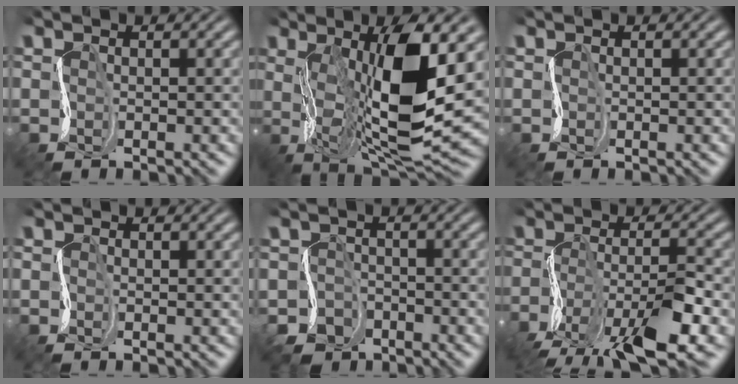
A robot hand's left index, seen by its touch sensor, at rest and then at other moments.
{"total": 12.5, "force": [1.5, 3.7, 11.8], "torque": [-0.198, -0.010, 0.027]}
{"total": 0.0}
{"total": 0.8, "force": [-0.7, 0.3, 0.1], "torque": [-0.004, -0.003, -0.017]}
{"total": 4.0, "force": [-3.2, 2.4, 0.5], "torque": [-0.006, -0.003, -0.065]}
{"total": 8.4, "force": [-5.0, 2.5, 6.2], "torque": [-0.115, -0.001, -0.101]}